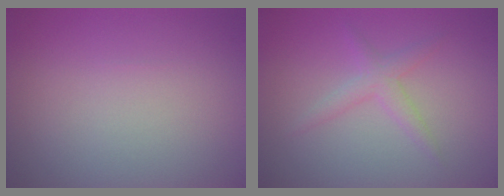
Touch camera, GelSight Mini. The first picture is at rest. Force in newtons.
{"total": 1.8, "press": 1.8, "slide": 0.1}